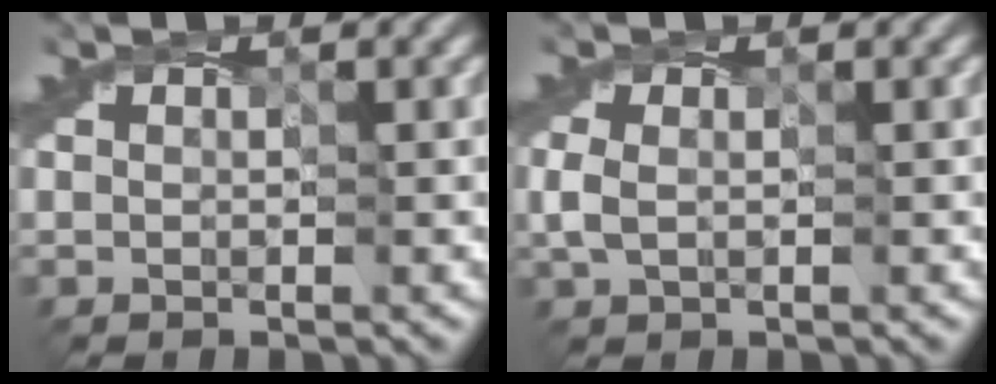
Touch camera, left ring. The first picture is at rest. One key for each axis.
{"total": 1.4, "fx": -0.2, "fy": 1.0, "fz": 0.9, "tx": -0.029, "ty": 0.002, "tz": -0.003}